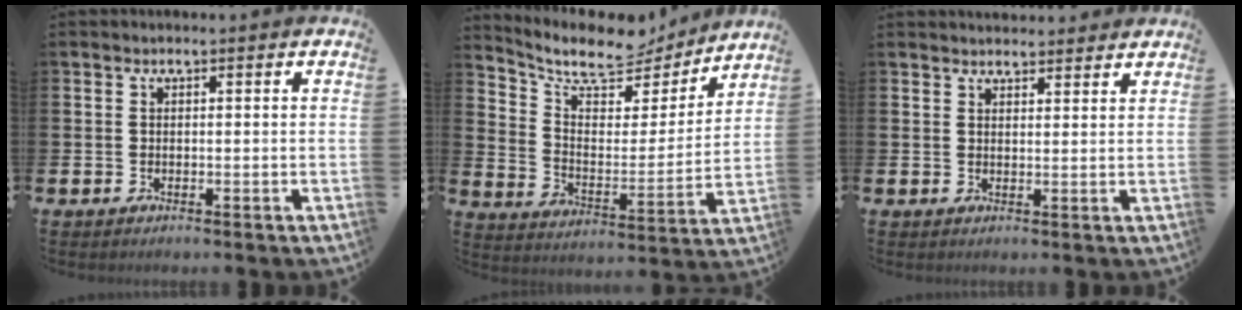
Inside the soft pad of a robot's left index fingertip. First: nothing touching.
{"total": 9.0, "force": [7.9, 3.2, 3.0], "torque": [-0.090, -0.057, 0.133]}
{"total": 2.4, "force": [2.3, 0.5, -0.2], "torque": [0.013, -0.017, 0.041]}